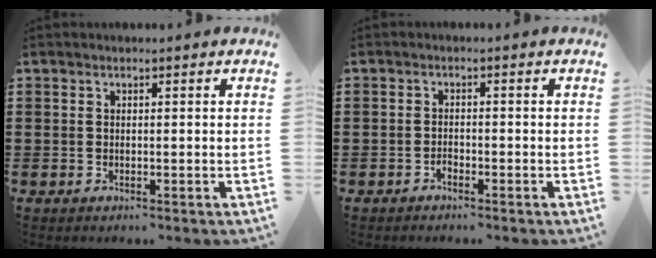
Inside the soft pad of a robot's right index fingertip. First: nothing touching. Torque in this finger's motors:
{"motor_torque": [1.20, 0.94, 0.02, -0.04]}